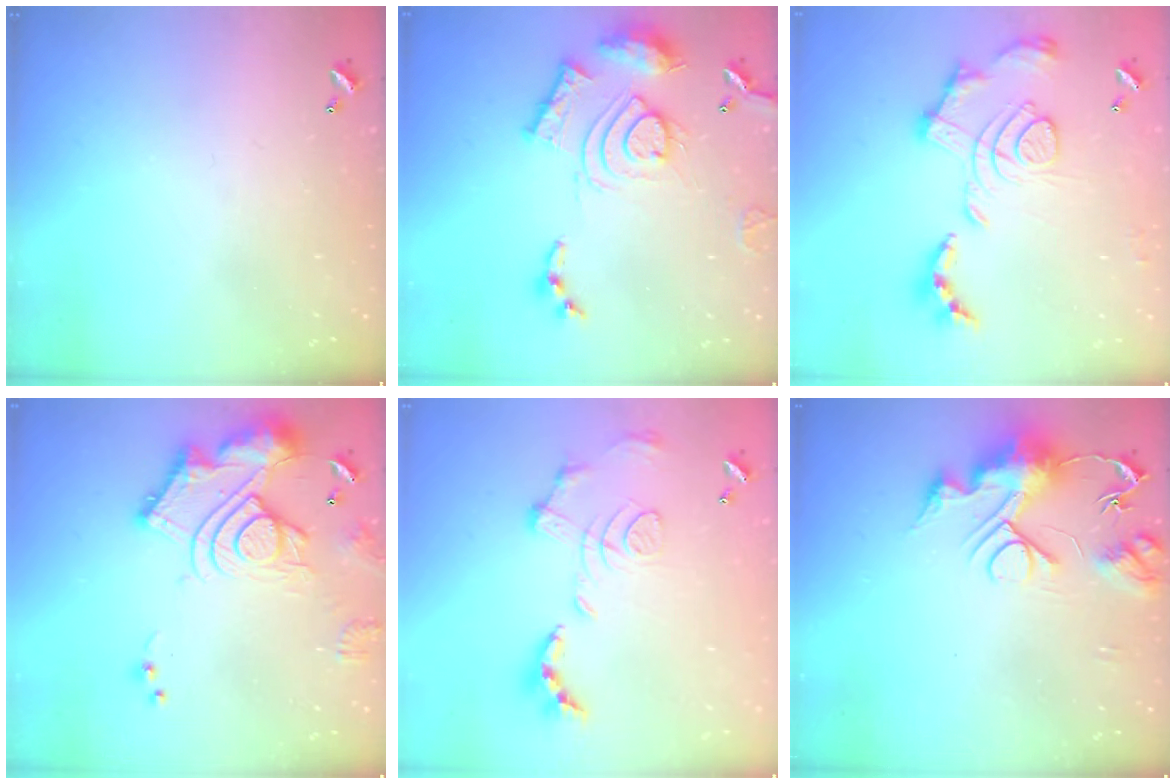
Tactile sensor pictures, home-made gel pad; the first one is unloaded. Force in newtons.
{"total": 17.8, "press": 17.7, "slide": 1.5}
{"total": 2.1, "press": 1.4, "slide": 1.5}
{"total": 18.1, "press": 18.0, "slide": 1.9}
{"total": 1.6, "press": 0.9, "slide": 1.3}
{"total": 10.7, "press": 10.7, "slide": 1.1}